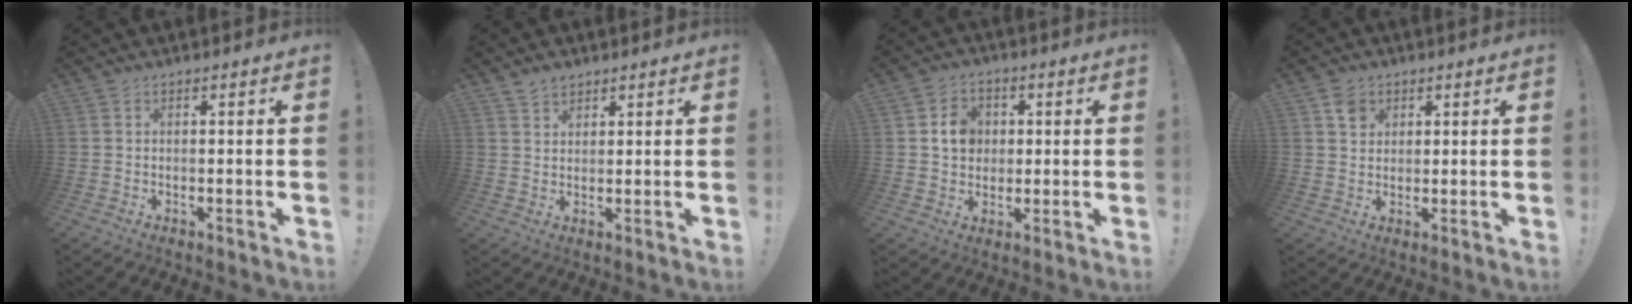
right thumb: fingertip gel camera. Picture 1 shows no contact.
{"total": 3.1, "force": [2.5, 1.7, 0.6], "torque": [-0.005, -0.016, 0.047]}
{"total": 7.8, "force": [1.7, 6.8, 3.4], "torque": [-0.044, 0.002, 0.033]}
{"total": 4.3, "force": [2.2, 3.4, 1.1], "torque": [-0.010, -0.006, 0.041]}